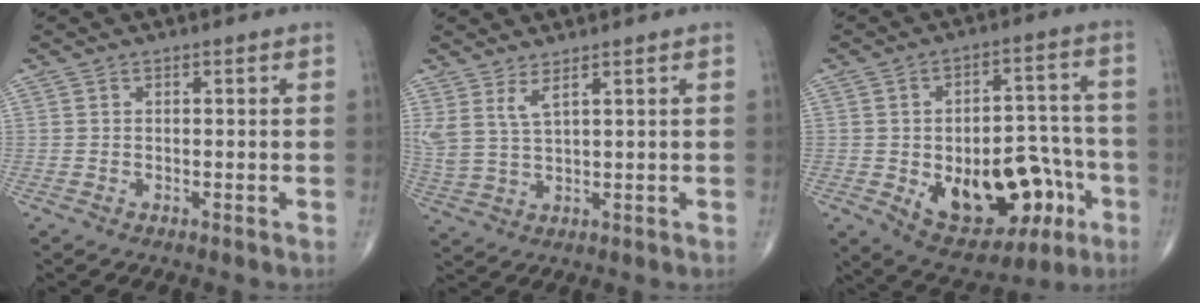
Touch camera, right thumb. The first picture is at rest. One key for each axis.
{"total": 5.1, "fx": 3.0, "fy": 1.3, "fz": 3.9, "tx": -0.098, "ty": -0.020, "tz": 0.070}
{"total": 21.0, "fx": -6.1, "fy": 12.0, "fz": 16.1, "tx": -0.191, "ty": 0.036, "tz": -0.068}